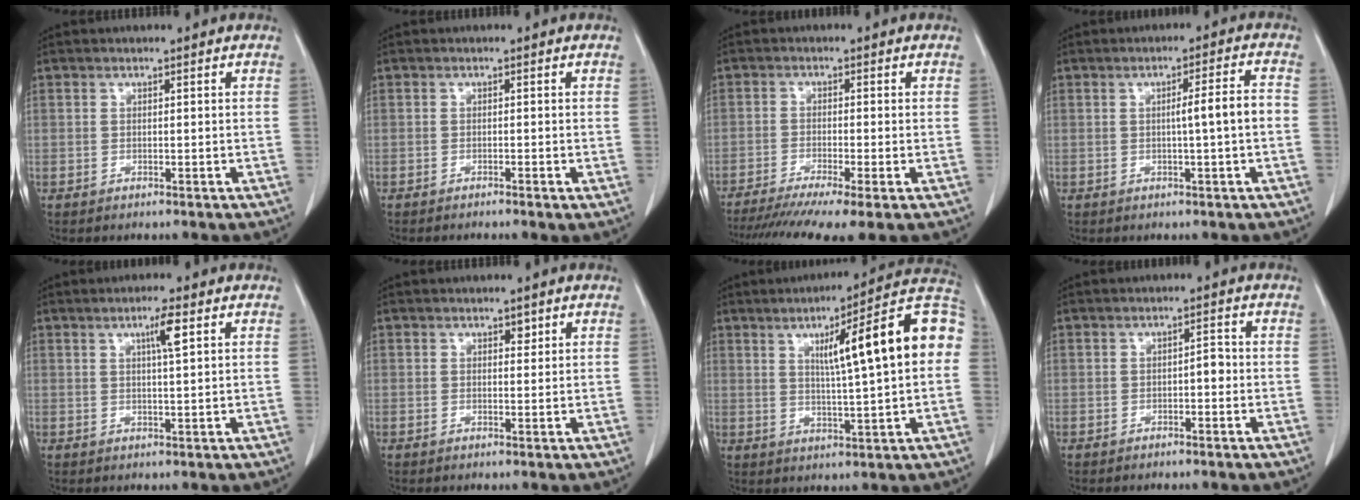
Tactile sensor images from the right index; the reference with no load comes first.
{"total": 1.2, "force": [-0.8, -0.1, 0.8], "torque": [-0.014, -0.001, -0.014]}
{"total": 11.4, "force": [-8.4, 0.4, 7.7], "torque": [-0.124, -0.021, -0.135]}
{"total": 4.6, "force": [-0.4, -0.4, 4.6], "torque": [-0.069, 0.008, -0.007]}
{"total": 3.4, "force": [1.5, -0.1, 3.1], "torque": [-0.055, -0.001, 0.024]}
{"total": 1.1, "force": [0.7, 0.5, 0.6], "torque": [-0.006, -0.004, 0.008]}
{"total": 16.8, "force": [3.4, 1.0, 16.4], "torque": [-0.225, 0.033, 0.041]}
{"total": 1.7, "force": [-0.4, 0.6, 1.5], "torque": [-0.017, 0.006, -0.008]}